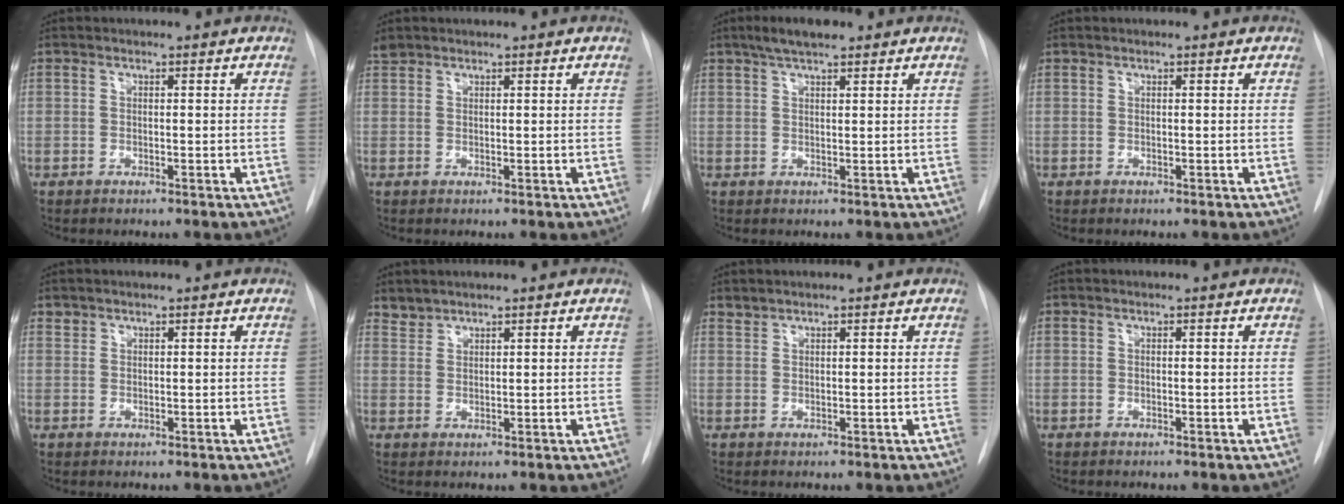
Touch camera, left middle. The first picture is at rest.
{"total": 1.2, "force": [1.2, 0.4, -0.1], "torque": [-0.006, 0.011, 0.026]}
{"total": 4.6, "force": [3.3, 1.1, 3.0], "torque": [-0.059, 0.012, 0.055]}
{"total": 0.0}
{"total": 0.8, "force": [0.7, 0.4, -0.1], "torque": [0.004, 0.003, 0.012]}
{"total": 1.8, "force": [1.8, 0.4, -0.3], "torque": [0.006, 0.006, 0.036]}
{"total": 0.9, "force": [0.9, 0.1, -0.1], "torque": [-0.001, 0.003, 0.020]}
{"total": 0.0}